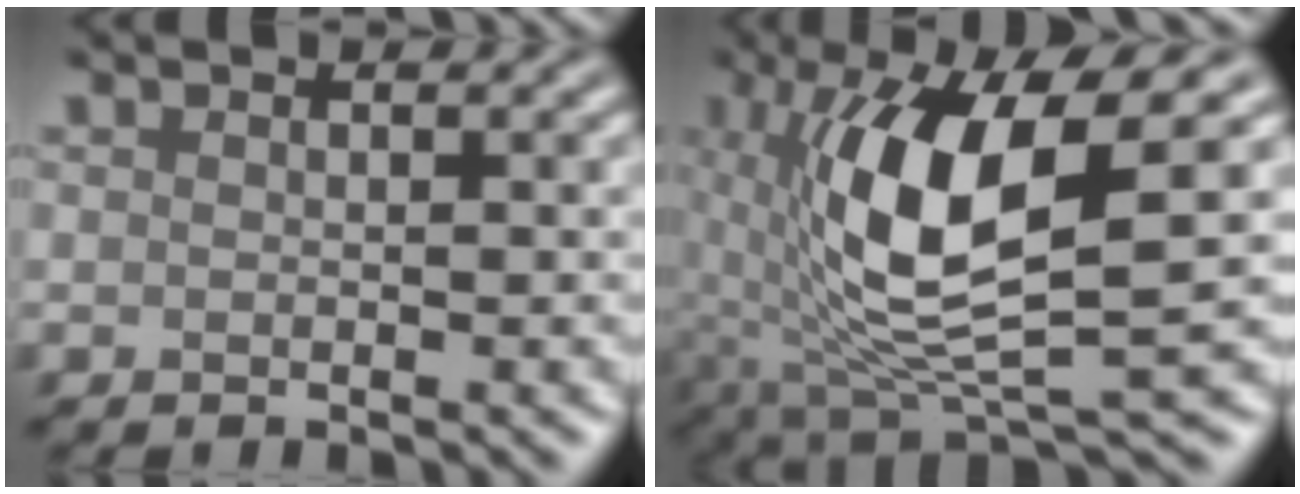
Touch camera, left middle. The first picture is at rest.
{"total": 10.8, "force": [1.0, 3.6, 10.1], "torque": [-0.194, -0.008, 0.025]}